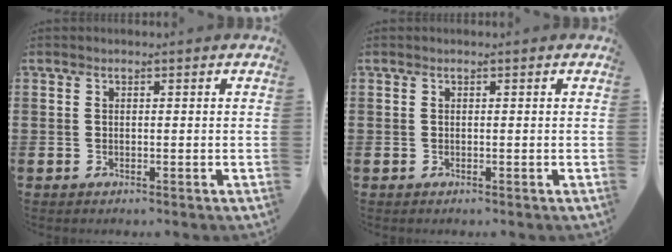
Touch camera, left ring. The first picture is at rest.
{"total": 0.0}